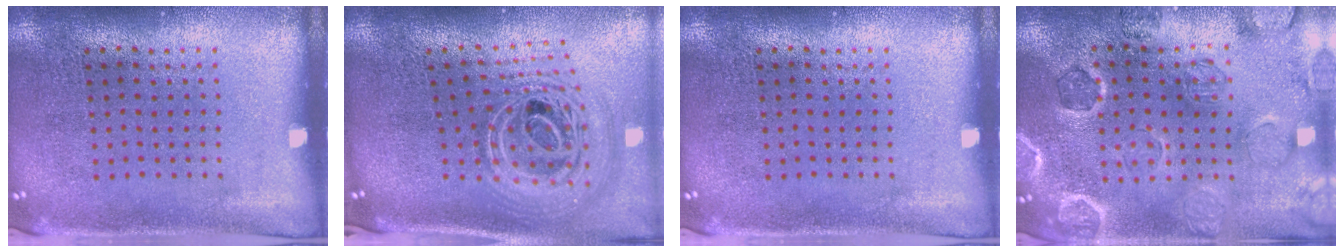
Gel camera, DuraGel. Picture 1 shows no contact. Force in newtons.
{"total": 3.0, "press": 2.1, "slide": 2.1}
{"total": 0.0}
{"total": 1.1, "press": 1.0, "slide": 0.2}